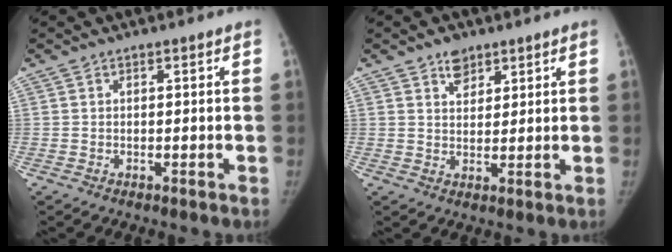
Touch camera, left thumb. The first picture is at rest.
{"total": 3.7, "force": [2.6, 2.3, 1.4], "torque": [-0.001, -0.018, 0.043]}